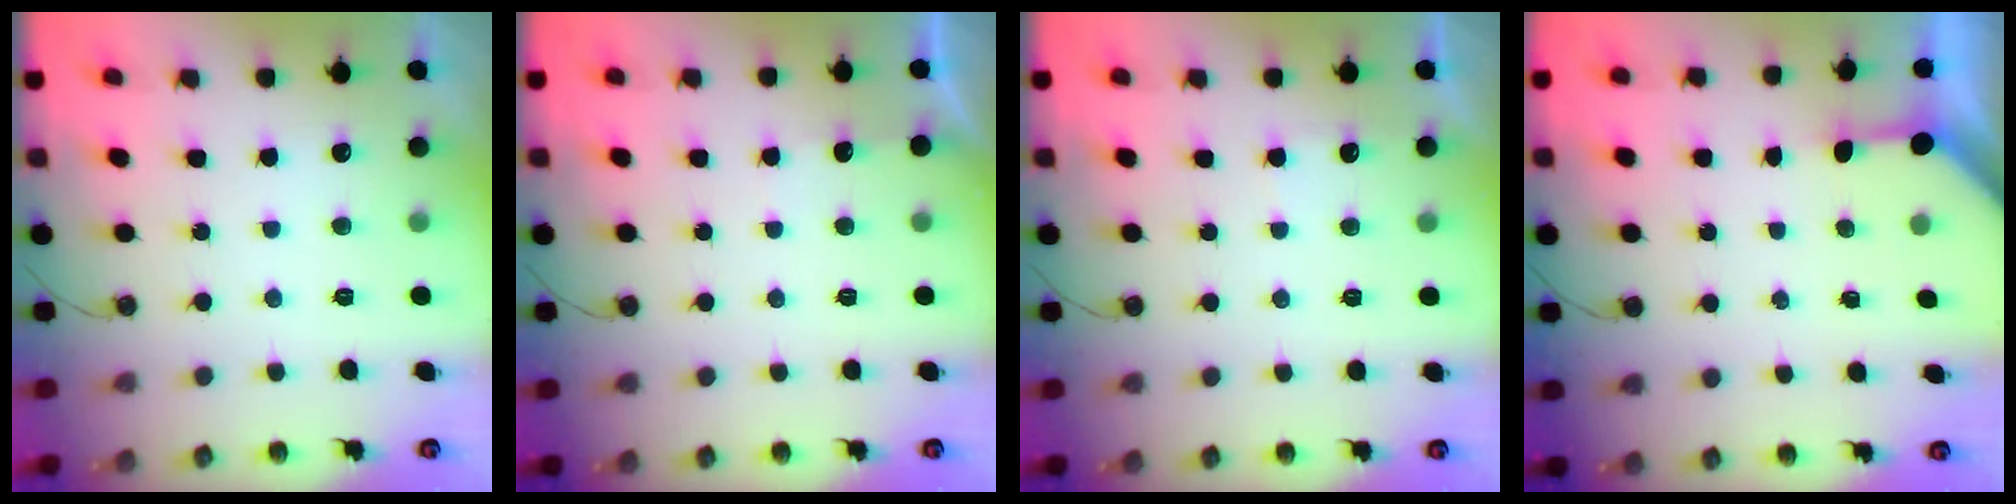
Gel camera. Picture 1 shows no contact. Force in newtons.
{"total": 2.2, "press": 2.2, "slide": 0.3}
{"total": 2.2, "press": 2.2, "slide": 0.3}
{"total": 3.2, "press": 3.1, "slide": 0.3}